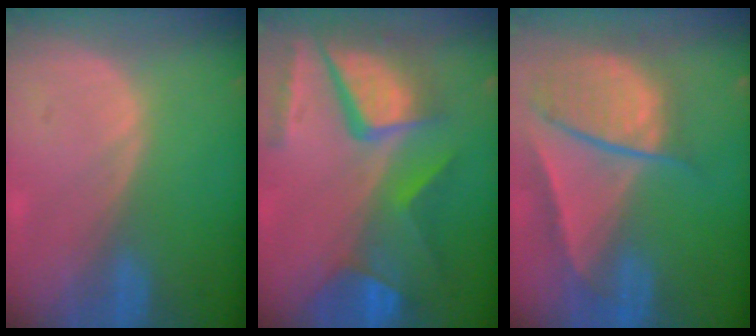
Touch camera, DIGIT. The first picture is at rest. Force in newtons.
{"total": 11.8, "press": 9.8, "slide": 6.6}
{"total": 9.3, "press": 8.1, "slide": 4.7}